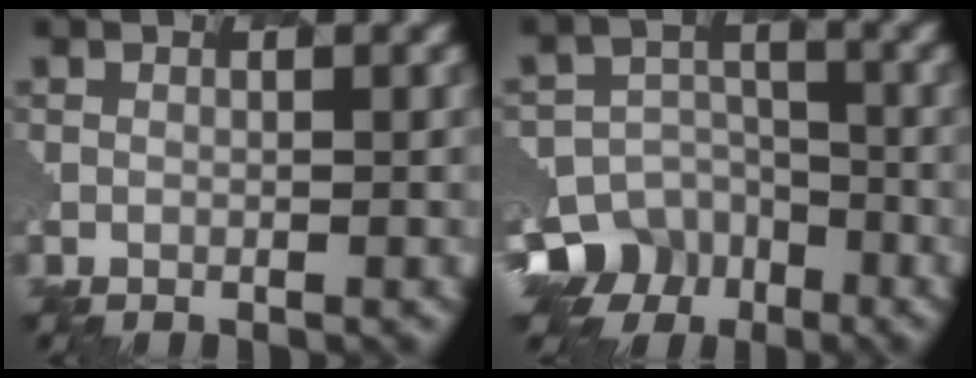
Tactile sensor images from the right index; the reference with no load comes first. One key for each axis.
{"total": 10.1, "fx": -7.0, "fy": 7.2, "fz": 0.8, "tx": -0.026, "ty": -0.023, "tz": -0.117}